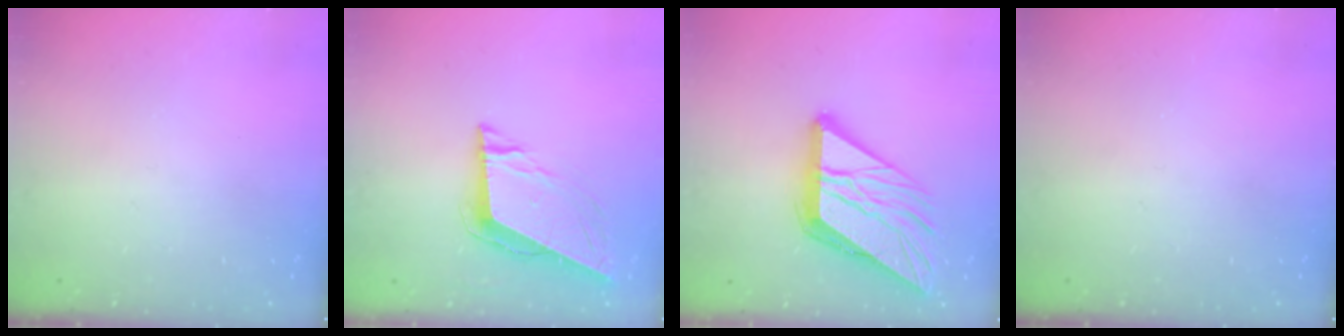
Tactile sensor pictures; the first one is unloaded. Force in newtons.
{"total": 9.1, "press": 8.5, "slide": 3.1}
{"total": 17.6, "press": 17.4, "slide": 2.1}
{"total": 0.0}